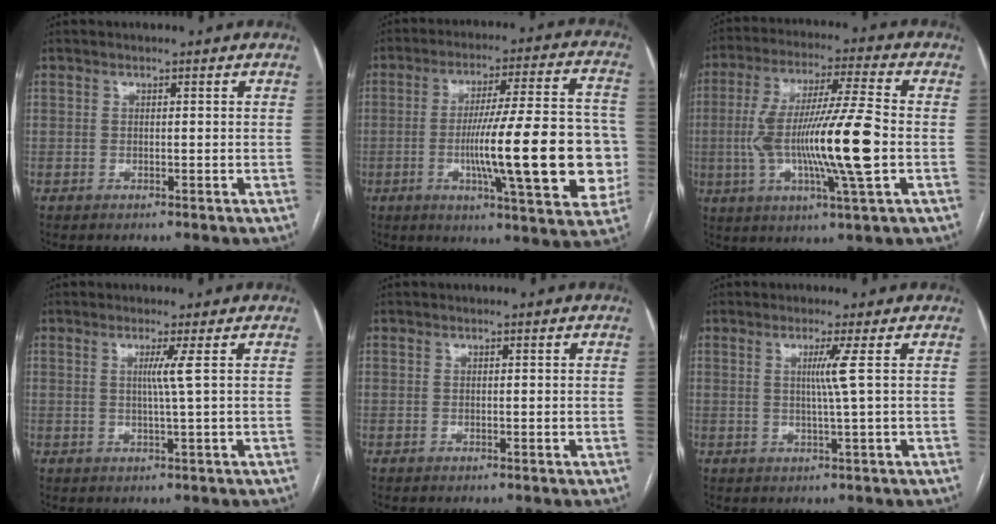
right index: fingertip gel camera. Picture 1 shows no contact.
{"total": 21.2, "force": [-3.7, 2.7, 20.7], "torque": [-0.266, 0.017, -0.045]}
{"total": 16.7, "force": [-2.2, 0.5, 16.6], "torque": [-0.311, -0.001, -0.040]}
{"total": 2.3, "force": [0.6, -1.1, 2.0], "torque": [-0.037, -0.004, 0.011]}
{"total": 0.0}
{"total": 2.9, "force": [0.6, -1.4, 2.5], "torque": [-0.049, -0.006, 0.015]}